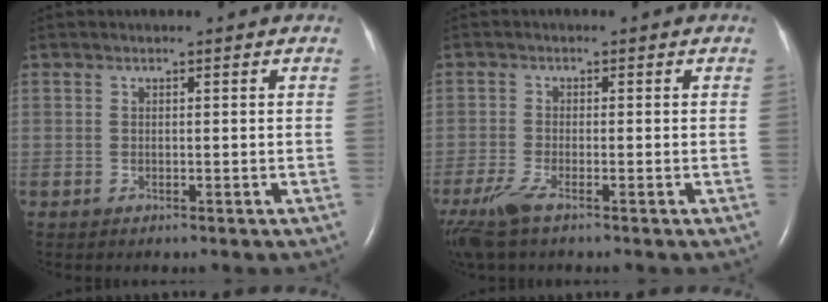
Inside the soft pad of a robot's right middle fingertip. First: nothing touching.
{"total": 5.0, "force": [-3.4, 0.8, 3.6], "torque": [-0.084, -0.017, -0.066]}